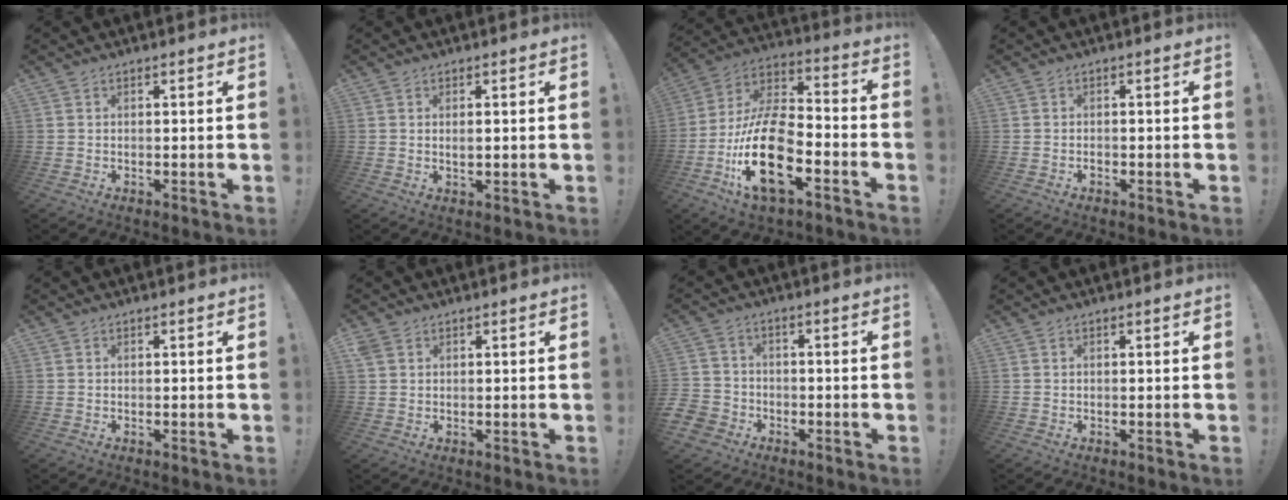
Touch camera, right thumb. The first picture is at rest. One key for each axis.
{"total": 1.6, "fx": 0.1, "fy": 0.6, "fz": 1.5, "tx": -0.020, "ty": -0.004, "tz": -0.001}
{"total": 22.0, "fx": -8.3, "fy": 10.5, "fz": 17.5, "tx": -0.362, "ty": 0.038, "tz": -0.139}
{"total": 1.0, "fx": -0.8, "fy": 0.5, "fz": 0.4, "tx": -0.011, "ty": 0.003, "tz": -0.013}
{"total": 0.0}
{"total": 2.6, "fx": 1.5, "fy": 1.8, "fz": 1.2, "tx": -0.022, "ty": 0.000, "tz": 0.030}
{"total": 5.6, "fx": -3.3, "fy": 4.3, "fz": 1.4, "tx": -0.042, "ty": 0.024, "tz": -0.063}
{"total": 0.0}